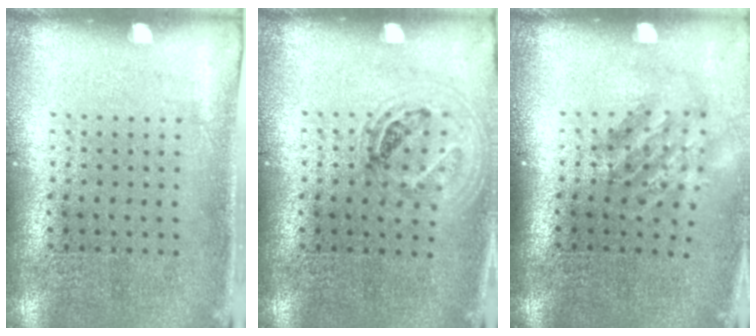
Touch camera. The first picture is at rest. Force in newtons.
{"total": 1.0, "press": 1.0, "slide": 0.2}
{"total": 1.7, "press": 1.2, "slide": 1.2}